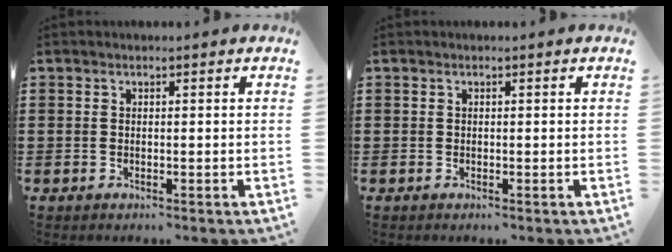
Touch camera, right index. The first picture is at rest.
{"total": 0.0}